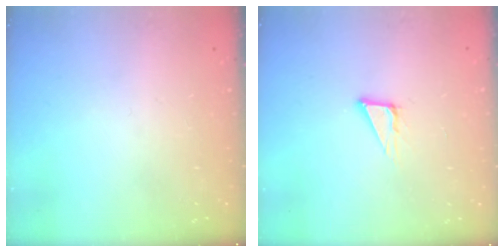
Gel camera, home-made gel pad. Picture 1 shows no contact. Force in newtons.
{"total": 5.0, "press": 5.0, "slide": 0.2}